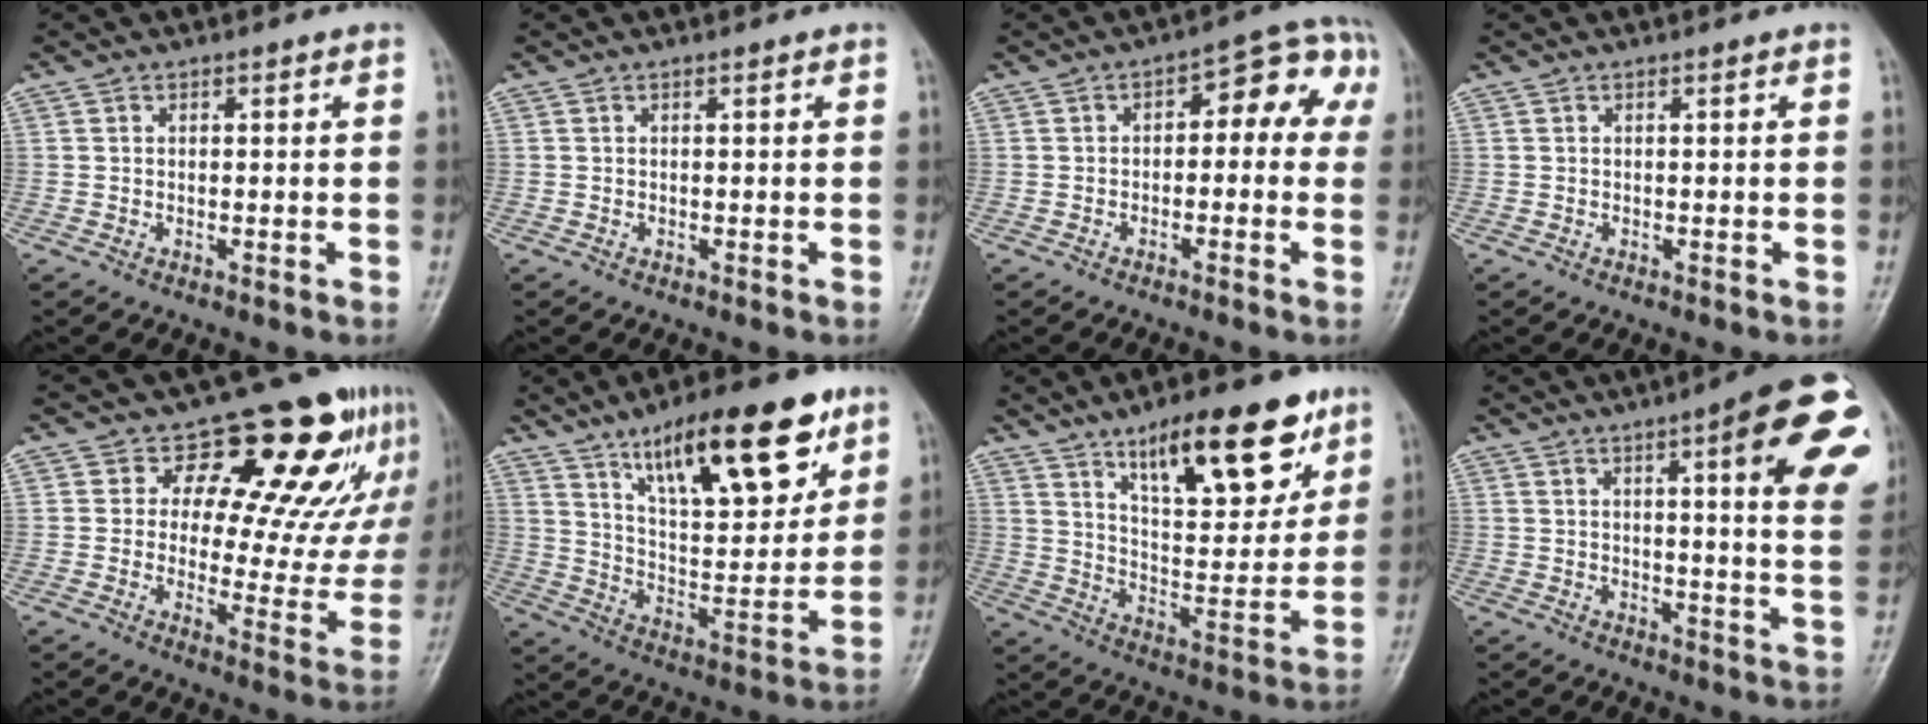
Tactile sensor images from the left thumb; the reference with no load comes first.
{"total": 0.0}
{"total": 9.1, "force": [0.6, 5.3, 7.4], "torque": [-0.053, 0.049, -0.004]}
{"total": 0.0}
{"total": 18.2, "force": [11.2, 9.6, 10.6], "torque": [-0.060, -0.059, 0.135]}
{"total": 21.8, "force": [12.7, 7.8, 16.0], "torque": [-0.208, -0.051, 0.214]}
{"total": 19.3, "force": [11.6, 7.0, 13.7], "torque": [-0.160, -0.058, 0.190]}
{"total": 19.2, "force": [7.6, 4.0, 17.2], "torque": [-0.188, -0.020, 0.086]}